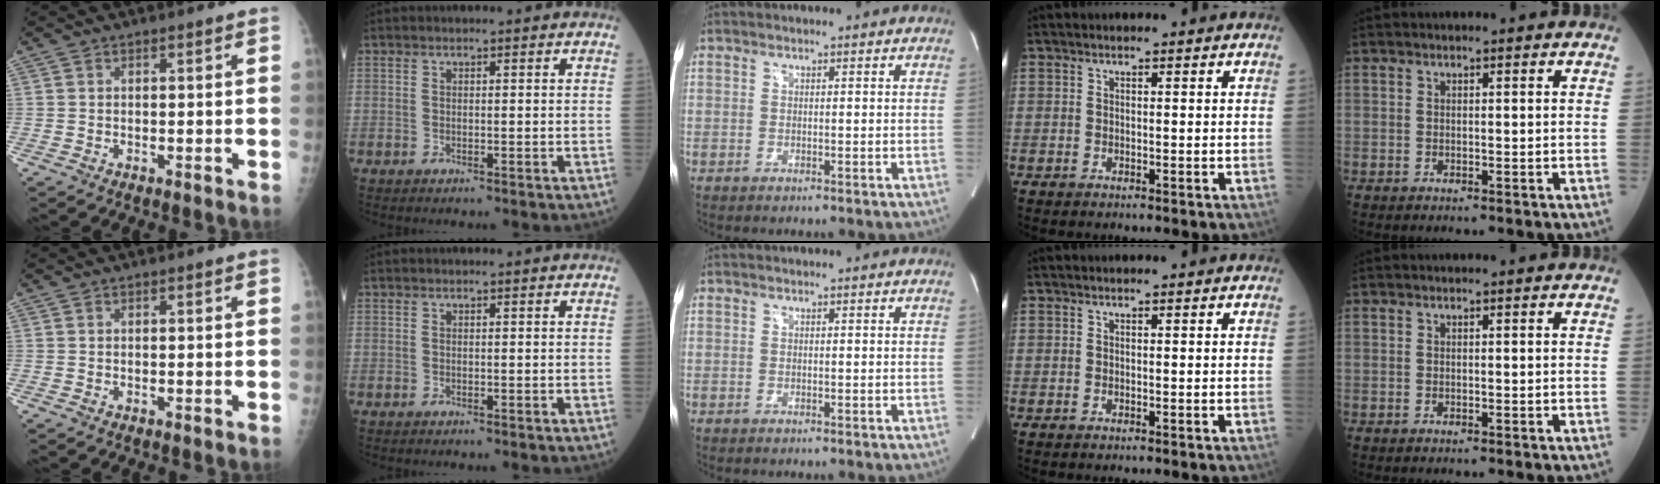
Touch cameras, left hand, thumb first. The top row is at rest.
{}